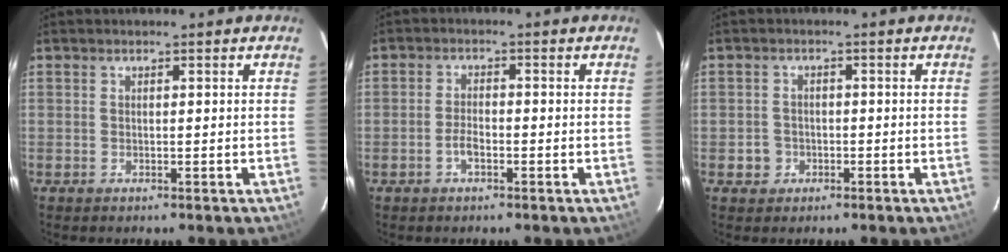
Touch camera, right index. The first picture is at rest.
{"total": 2.7, "force": [-1.4, 1.1, 2.1], "torque": [-0.047, 0.005, -0.028]}
{"total": 2.9, "force": [-1.0, 2.6, 0.5], "torque": [-0.013, 0.006, -0.014]}